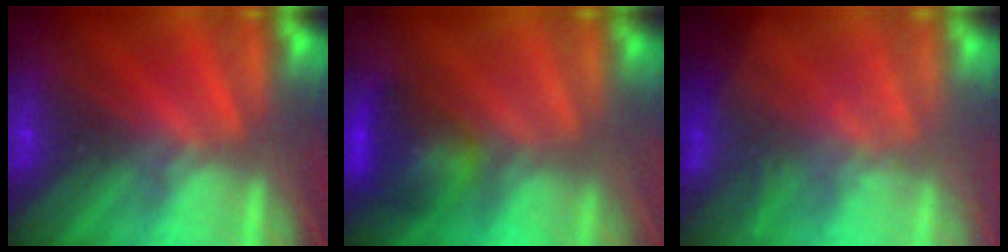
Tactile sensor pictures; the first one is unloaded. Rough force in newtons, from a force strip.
{"total": 7.0}
{"total": 2.5}